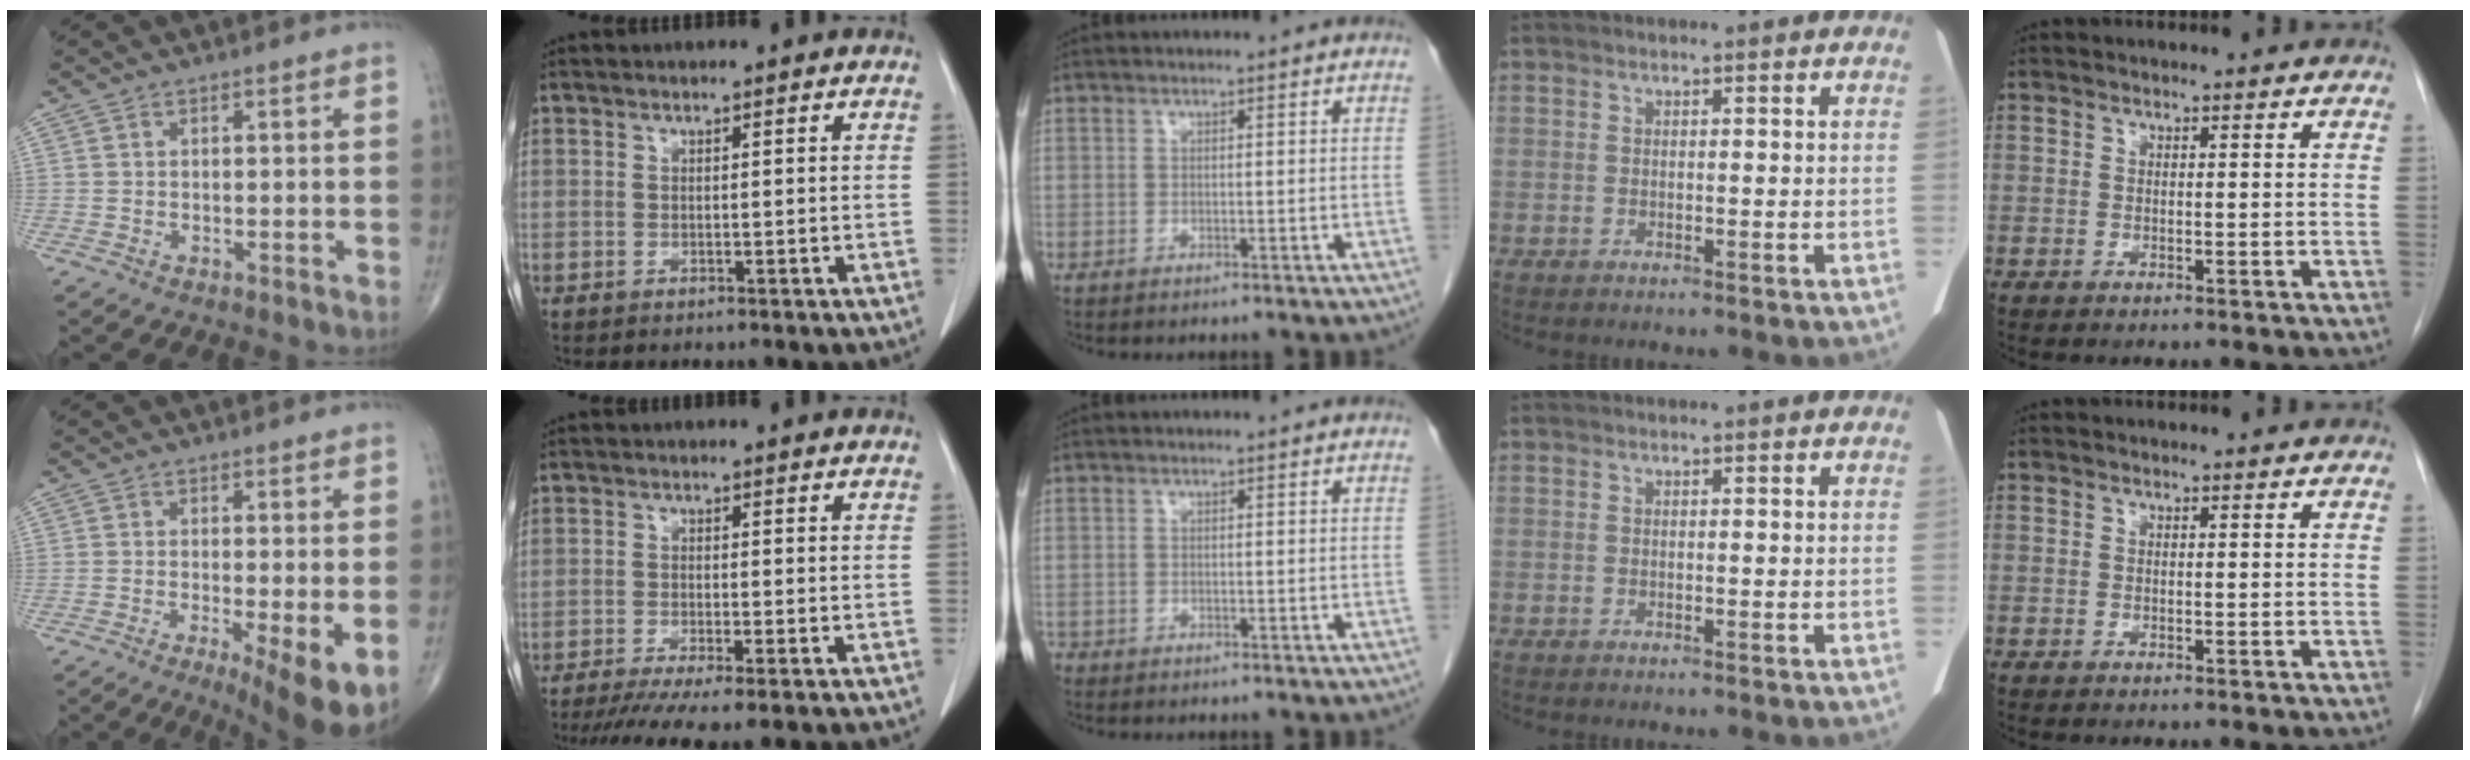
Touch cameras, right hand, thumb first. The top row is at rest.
{"thumb": {"total": 8.9, "force": [-2.9, 1.9, 8.2], "torque": [-0.123, -0.022, -0.043]}, "index": {"total": 8.8, "force": [-6.9, 0.0, 5.5], "torque": [-0.078, -0.018, -0.109]}, "middle": {"total": 0.9, "force": [-0.7, 0.7, 0.0], "torque": [-0.001, 0.002, -0.010]}}